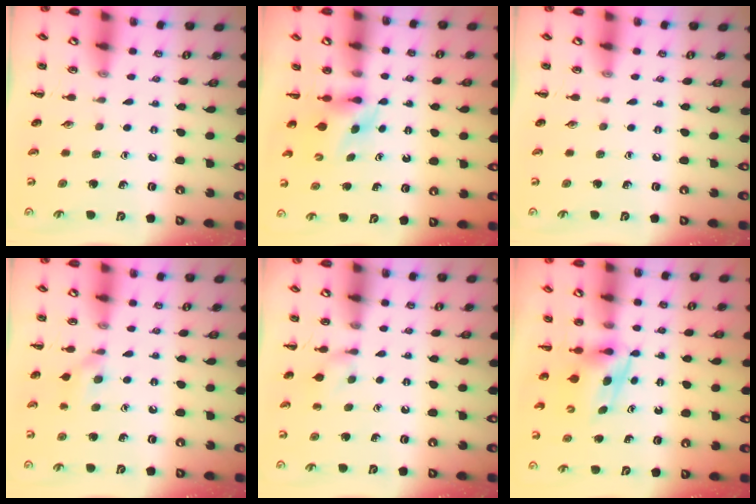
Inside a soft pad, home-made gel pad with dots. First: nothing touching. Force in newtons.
{"total": 4.0, "press": 3.9, "slide": 0.9}
{"total": 0.0}
{"total": 6.7, "press": 6.5, "slide": 1.9}
{"total": 3.6, "press": 3.3, "slide": 1.4}
{"total": 5.4, "press": 5.4, "slide": 0.5}